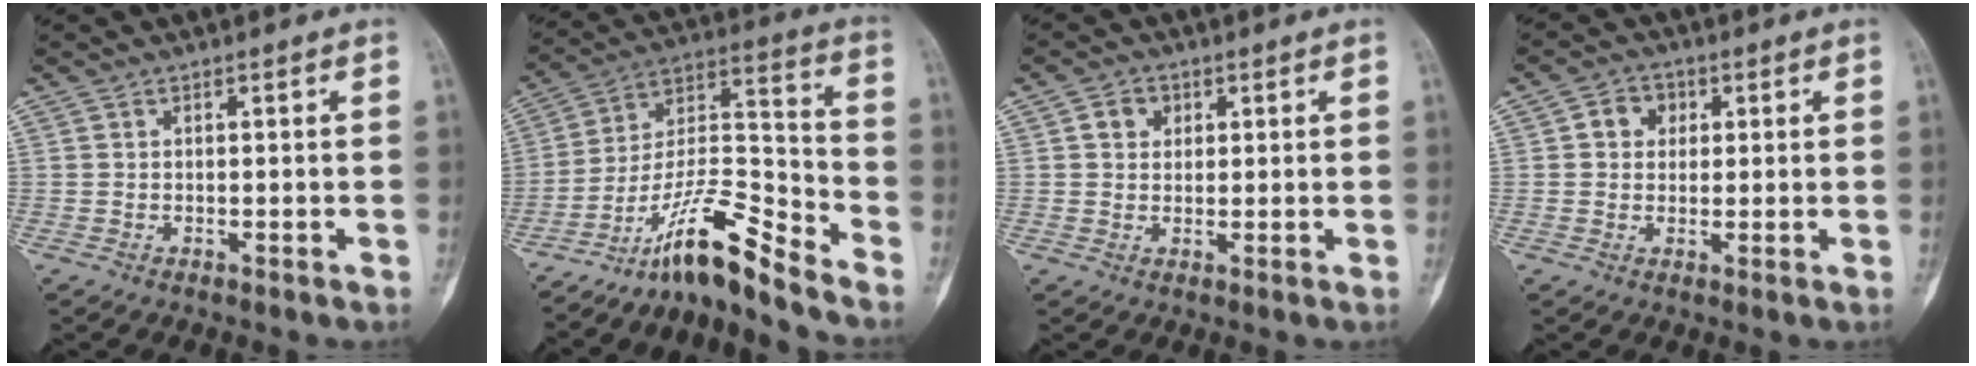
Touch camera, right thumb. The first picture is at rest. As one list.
[{"total": 13.3, "force": [-11.2, 1.7, 7.1], "torque": [-0.135, 0.112, -0.203]}, {"total": 3.2, "force": [1.2, 2.6, 1.5], "torque": [-0.011, -0.001, 0.018]}, {"total": 4.2, "force": [1.1, 3.7, 1.9], "torque": [-0.003, 0.004, 0.012]}]